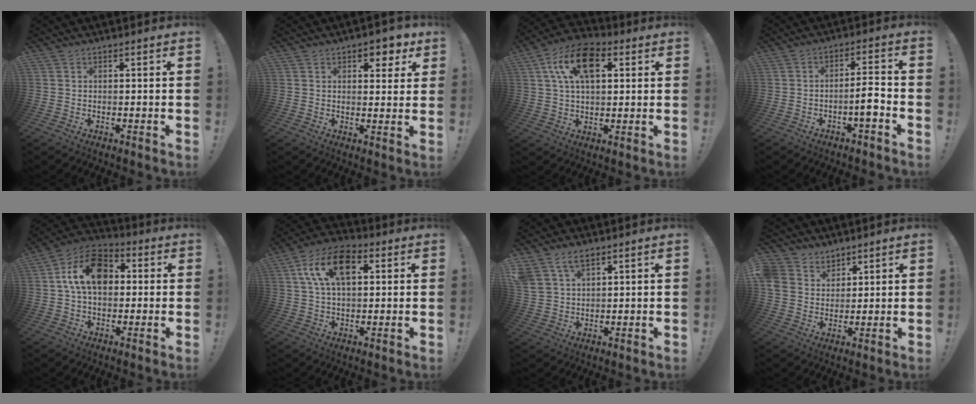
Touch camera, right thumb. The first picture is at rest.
{"total": 6.1, "force": [3.7, 3.5, 3.4], "torque": [-0.025, -0.020, 0.059]}
{"total": 15.3, "force": [5.4, 8.7, 11.4], "torque": [-0.196, 0.002, 0.098]}
{"total": 6.7, "force": [-2.6, 1.1, 6.0], "torque": [-0.087, 0.009, -0.047]}
{"total": 15.0, "force": [3.4, 10.2, 10.6], "torque": [-0.169, 0.007, 0.064]}
{"total": 15.1, "force": [5.0, 8.8, 11.2], "torque": [-0.191, 0.006, 0.092]}
{"total": 6.6, "force": [4.6, 3.5, 3.2], "torque": [-0.069, -0.010, 0.091]}
{"total": 7.3, "force": [4.7, 5.5, 0.7], "torque": [-0.021, -0.034, 0.096]}